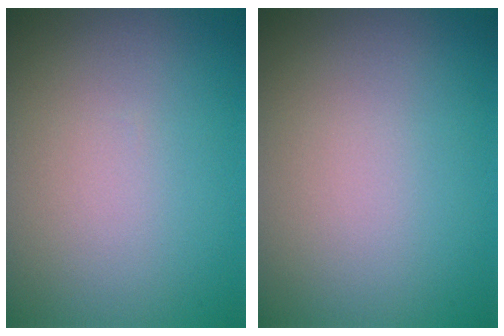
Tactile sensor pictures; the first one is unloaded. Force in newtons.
{"total": 0.0}